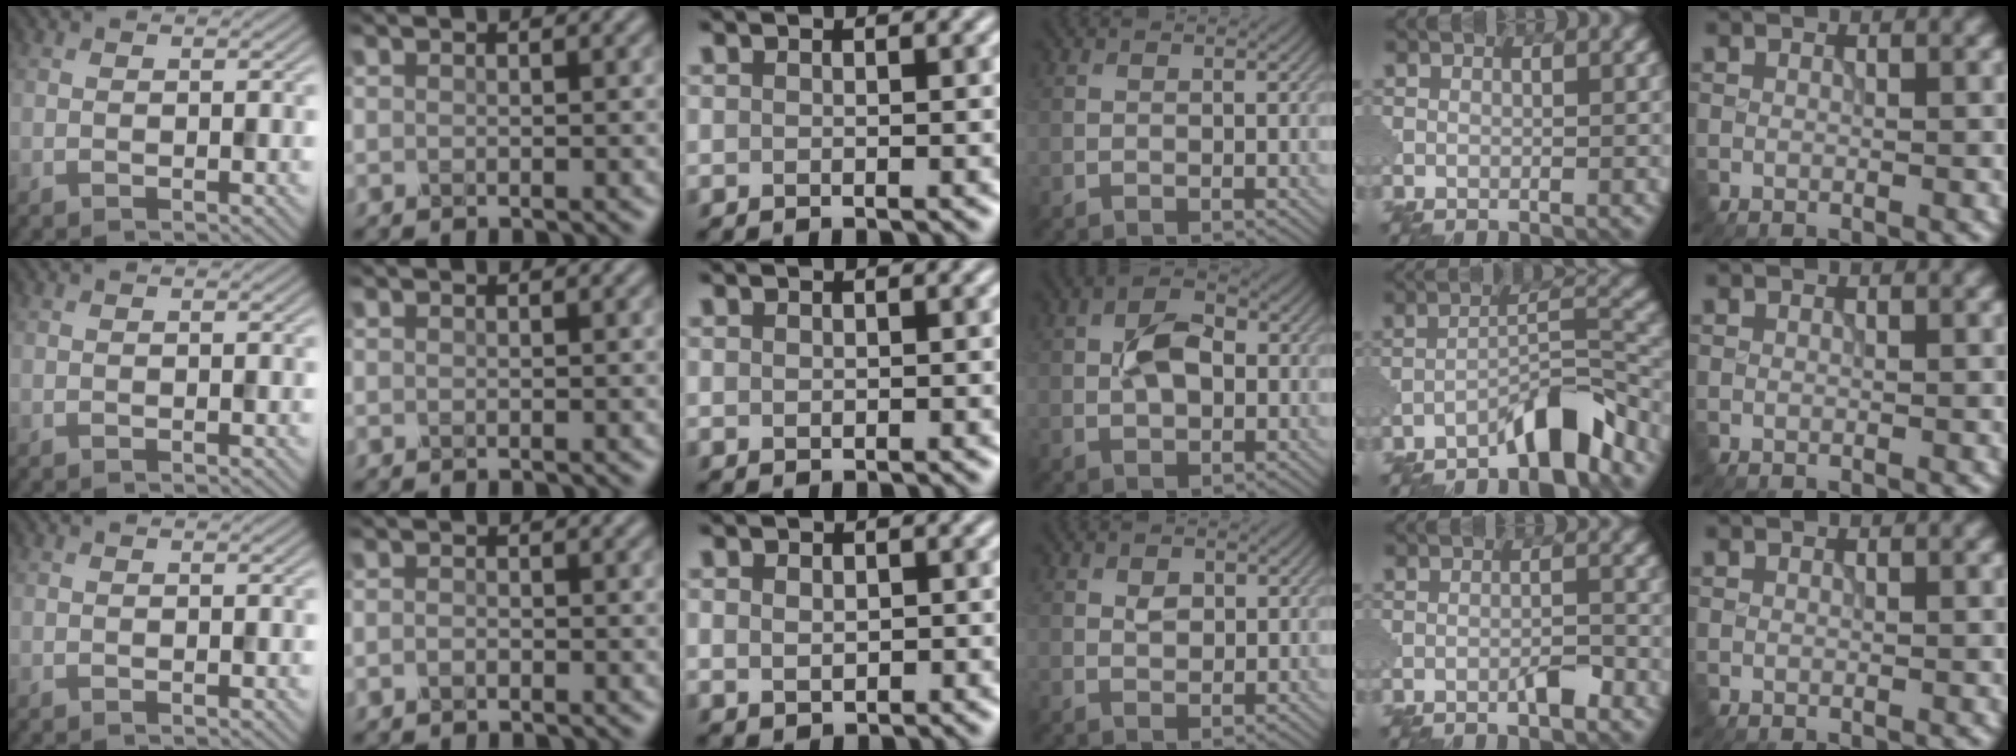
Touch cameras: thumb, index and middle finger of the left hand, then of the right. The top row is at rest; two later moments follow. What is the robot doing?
{"motion": "insert", "object": "pin"}